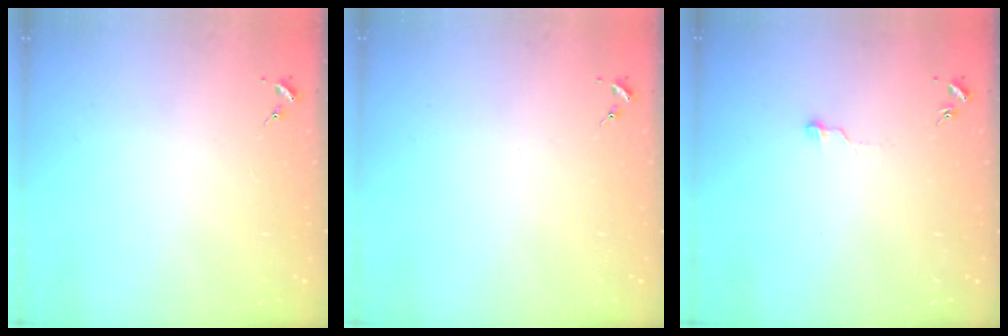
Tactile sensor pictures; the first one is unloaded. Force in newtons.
{"total": 0.0}
{"total": 4.2, "press": 4.2, "slide": 0.3}